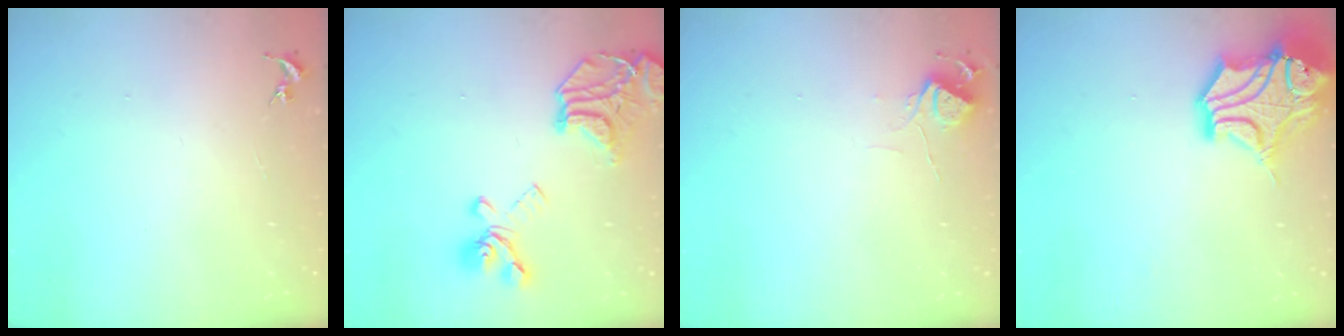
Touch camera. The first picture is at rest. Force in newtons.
{"total": 21.1, "press": 21.0, "slide": 2.3}
{"total": 6.0, "press": 6.0, "slide": 0.7}
{"total": 16.9, "press": 16.7, "slide": 2.3}